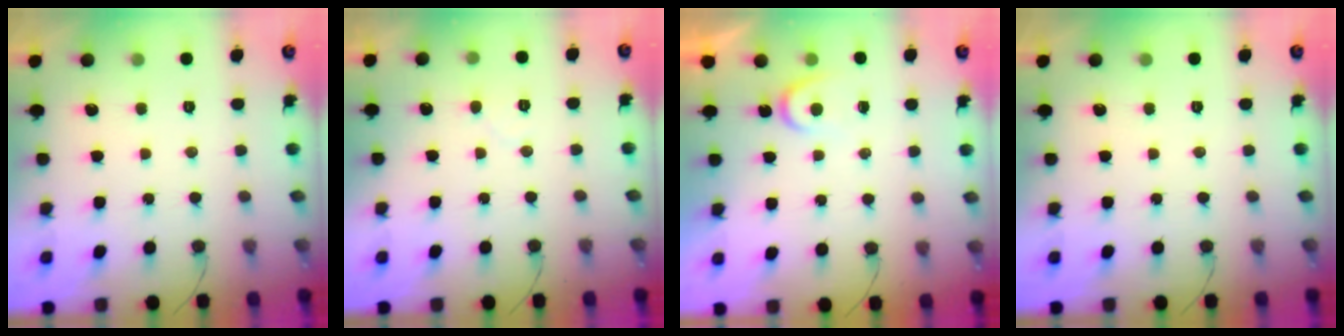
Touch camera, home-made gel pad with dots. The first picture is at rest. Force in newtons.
{"total": 3.7, "press": 3.7, "slide": 0.4}
{"total": 3.1, "press": 3.1, "slide": 0.4}
{"total": 0.0}